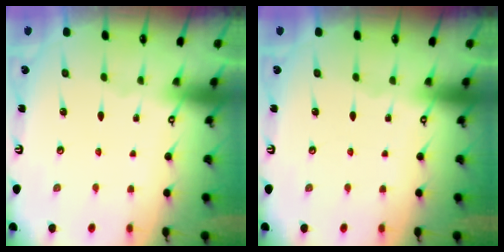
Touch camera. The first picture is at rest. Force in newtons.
{"total": 0.0}